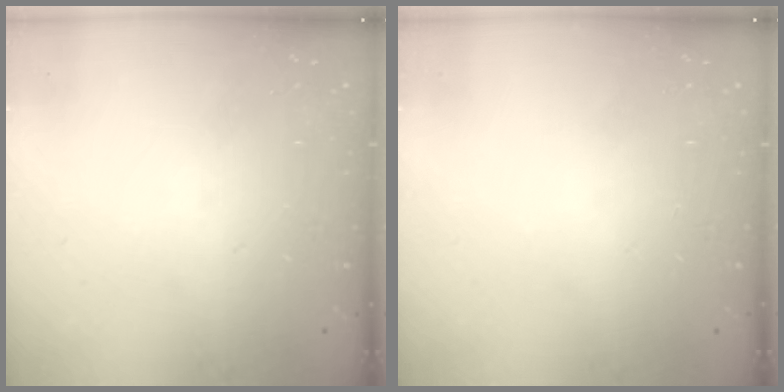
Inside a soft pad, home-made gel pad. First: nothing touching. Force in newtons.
{"total": 0.0}